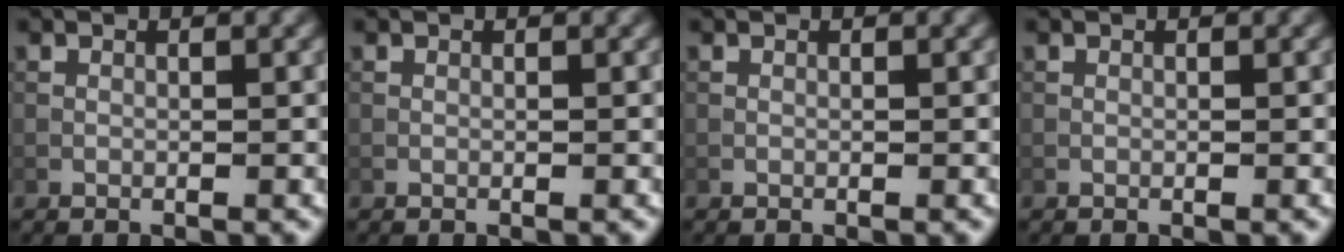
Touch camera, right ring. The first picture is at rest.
{"total": 0.0}
{"total": 0.0}
{"total": 0.0}